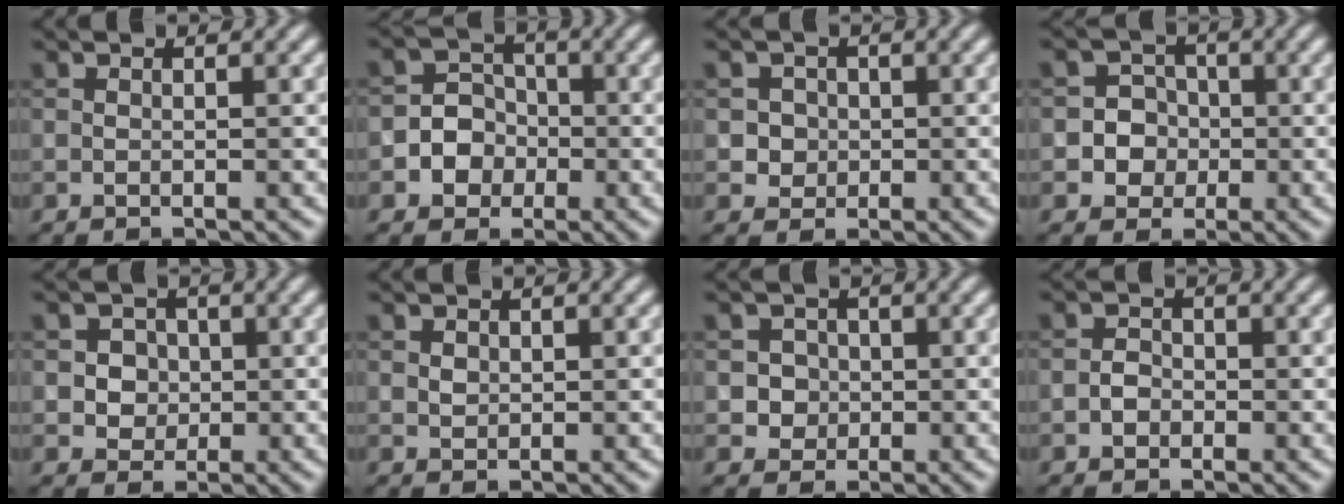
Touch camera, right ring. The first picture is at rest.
{"total": 4.2, "force": [-1.2, 3.9, 1.1], "torque": [0.011, 0.017, -0.038]}
{"total": 2.3, "force": [0.2, 2.2, 0.6], "torque": [0.008, 0.005, 0.008]}
{"total": 3.7, "force": [-0.7, 3.6, 0.8], "torque": [0.014, 0.015, -0.031]}
{"total": 3.1, "force": [0.5, 2.8, 1.1], "torque": [-0.002, 0.008, 0.004]}
{"total": 0.8, "force": [0.3, 0.6, 0.3], "torque": [-0.007, -0.001, 0.006]}
{"total": 2.3, "force": [-0.1, 2.3, 0.6], "torque": [0.012, 0.004, 0.000]}
{"total": 1.3, "force": [-0.6, 1.0, 0.5], "torque": [-0.007, 0.002, -0.014]}